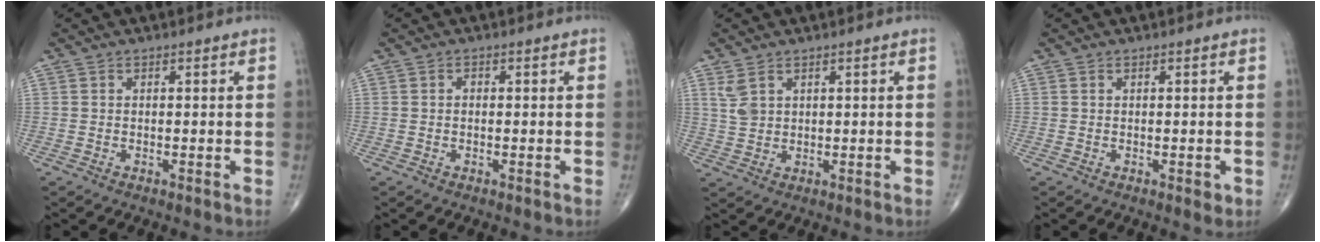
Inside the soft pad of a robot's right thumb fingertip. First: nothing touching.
{"total": 0.7, "force": [0.0, 0.5, 0.5], "torque": [-0.007, 0.001, -0.002]}
{"total": 3.4, "force": [1.8, 2.1, 1.9], "torque": [-0.039, -0.003, 0.047]}
{"total": 1.3, "force": [-0.2, 0.6, 1.1], "torque": [-0.008, -0.003, -0.002]}